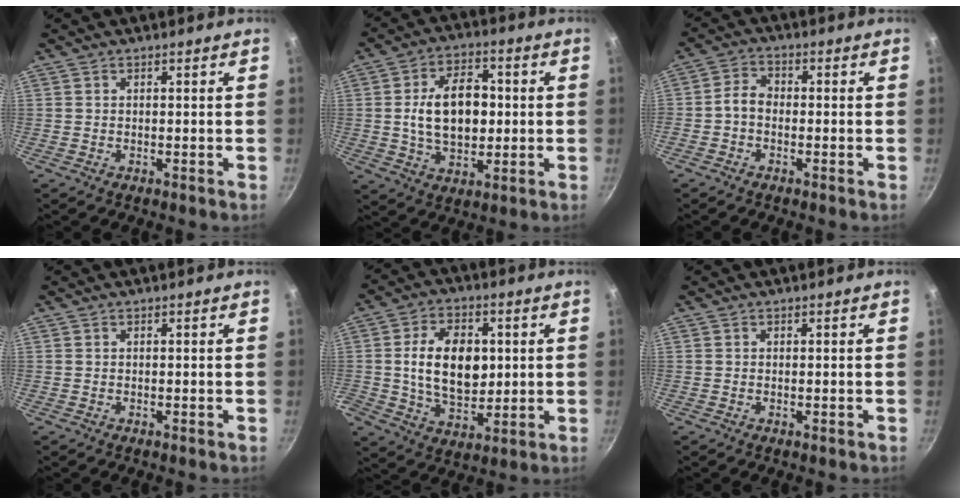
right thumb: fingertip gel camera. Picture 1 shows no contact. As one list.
[{"total": 13.4, "force": [0.6, 8.6, 10.2], "torque": [-0.143, 0.008, 0.008]}, {"total": 3.6, "force": [-1.2, 2.5, 2.3], "torque": [-0.046, 0.024, -0.034]}, {"total": 0.0}, {"total": 13.8, "force": [1.4, 9.1, 10.3], "torque": [-0.148, -0.006, 0.025]}, {"total": 0.0}]